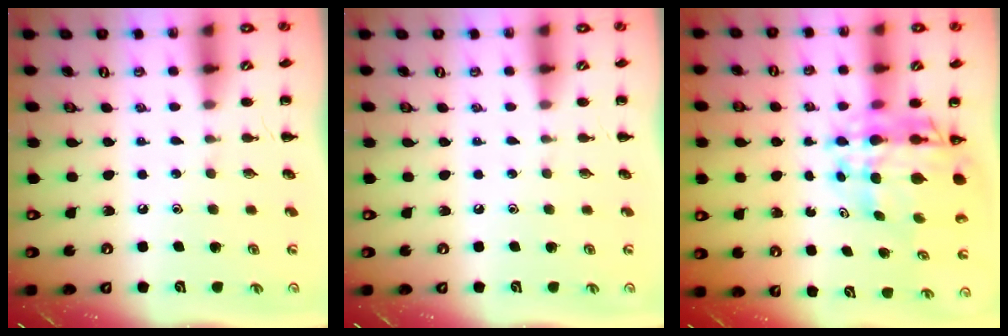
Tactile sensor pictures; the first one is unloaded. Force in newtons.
{"total": 0.0}
{"total": 11.5, "press": 10.8, "slide": 3.9}